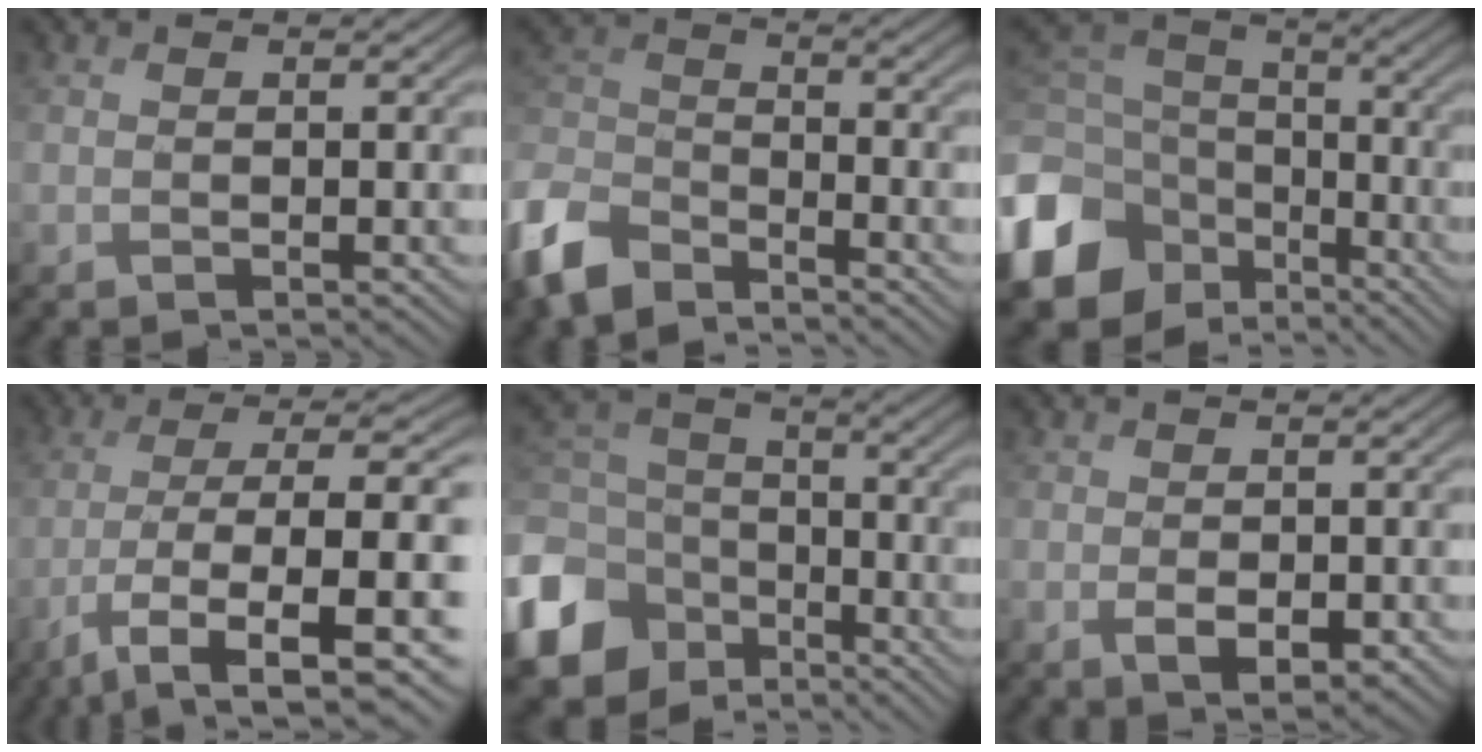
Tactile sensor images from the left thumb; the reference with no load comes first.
{"total": 9.5, "force": [-7.5, 4.1, 4.0], "torque": [-0.110, -0.012, -0.171]}
{"total": 15.6, "force": [-6.7, 11.9, 7.6], "torque": [-0.254, -0.041, -0.109]}
{"total": 12.4, "force": [-3.1, 4.6, 11.1], "torque": [-0.211, -0.019, -0.037]}
{"total": 14.2, "force": [-7.1, 10.8, 5.9], "torque": [-0.210, -0.033, -0.132]}
{"total": 3.4, "force": [-0.9, 2.2, 2.4], "torque": [-0.042, -0.012, -0.009]}